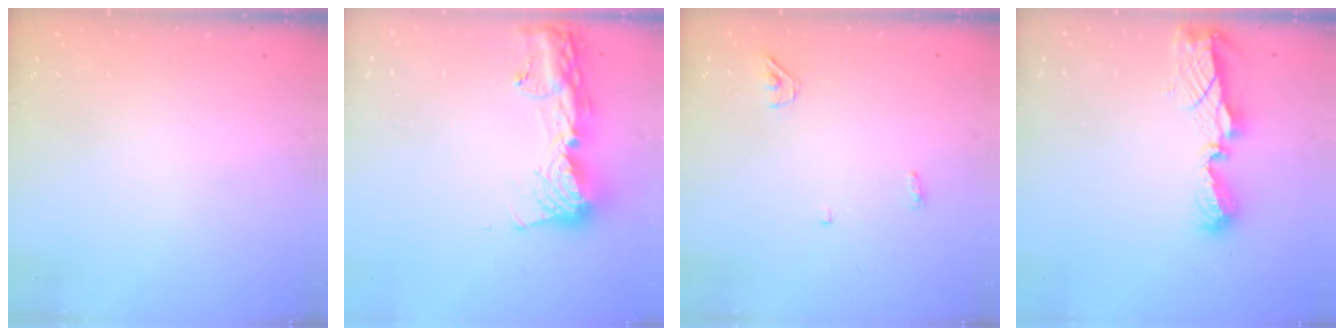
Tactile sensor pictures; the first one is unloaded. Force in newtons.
{"total": 13.9, "press": 13.8, "slide": 1.2}
{"total": 3.6, "press": 3.5, "slide": 0.9}
{"total": 8.5, "press": 8.5, "slide": 0.3}